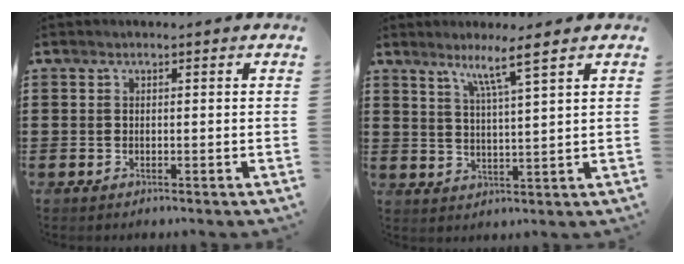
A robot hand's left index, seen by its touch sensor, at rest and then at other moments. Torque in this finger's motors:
{"motor_torque": [0.83, 0.17, 0.34, 0.12]}